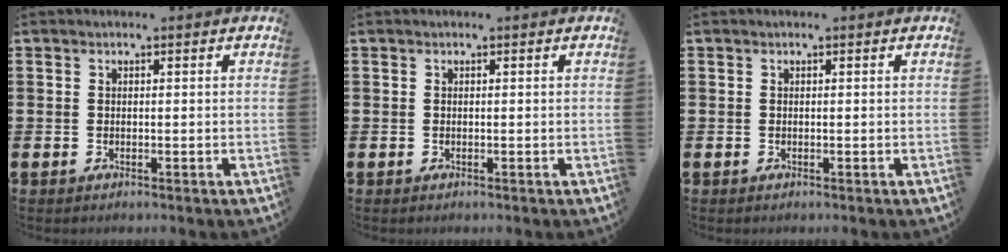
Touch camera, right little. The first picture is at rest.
{"total": 0.0}
{"total": 0.0}